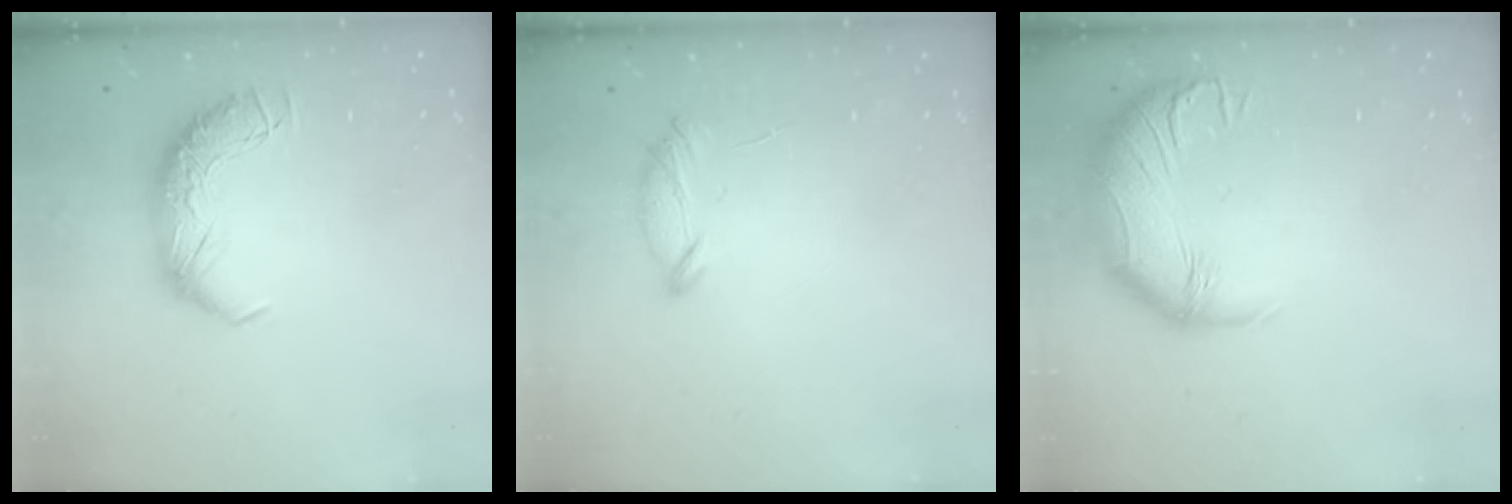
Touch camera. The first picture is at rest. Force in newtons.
{"total": 7.5, "press": 7.5, "slide": 0.3}
{"total": 2.4, "press": 0.8, "slide": 2.3}